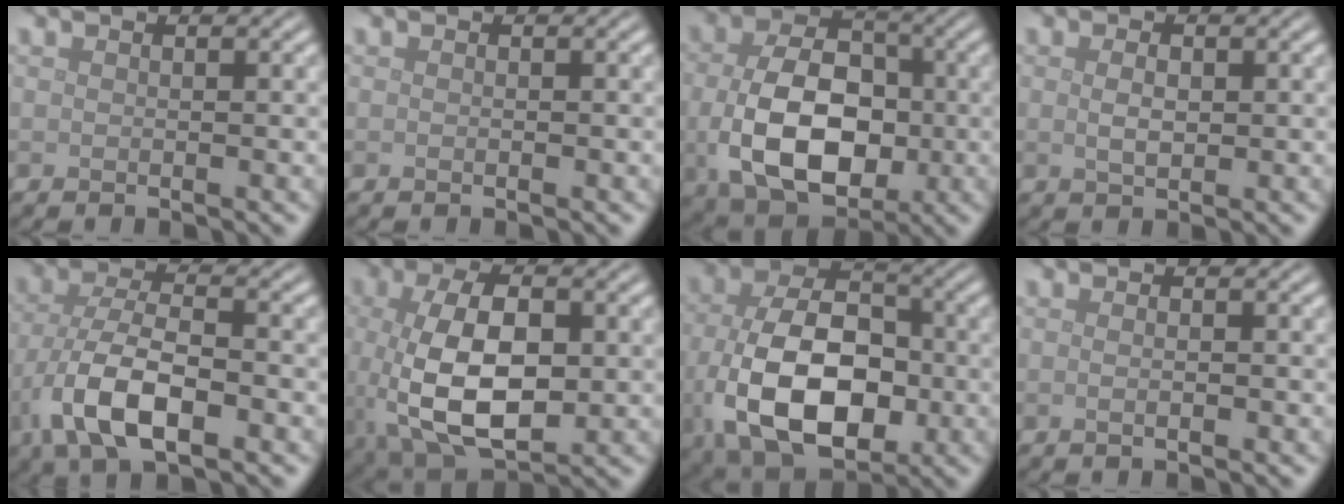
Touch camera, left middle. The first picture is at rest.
{"total": 0.0}
{"total": 10.5, "force": [-1.1, 7.1, 7.7], "torque": [-0.162, -0.020, -0.009]}
{"total": 1.7, "force": [0.2, 1.0, 1.4], "torque": [-0.032, -0.002, 0.005]}
{"total": 8.2, "force": [-3.2, 3.8, 6.5], "torque": [-0.137, -0.008, -0.066]}
{"total": 10.4, "force": [-0.8, 5.5, 8.7], "torque": [-0.187, -0.017, -0.005]}
{"total": 12.6, "force": [-2.4, 8.0, 9.4], "torque": [-0.190, -0.026, -0.040]}
{"total": 1.5, "force": [0.1, 0.8, 1.3], "torque": [-0.003, -0.002, -0.008]}